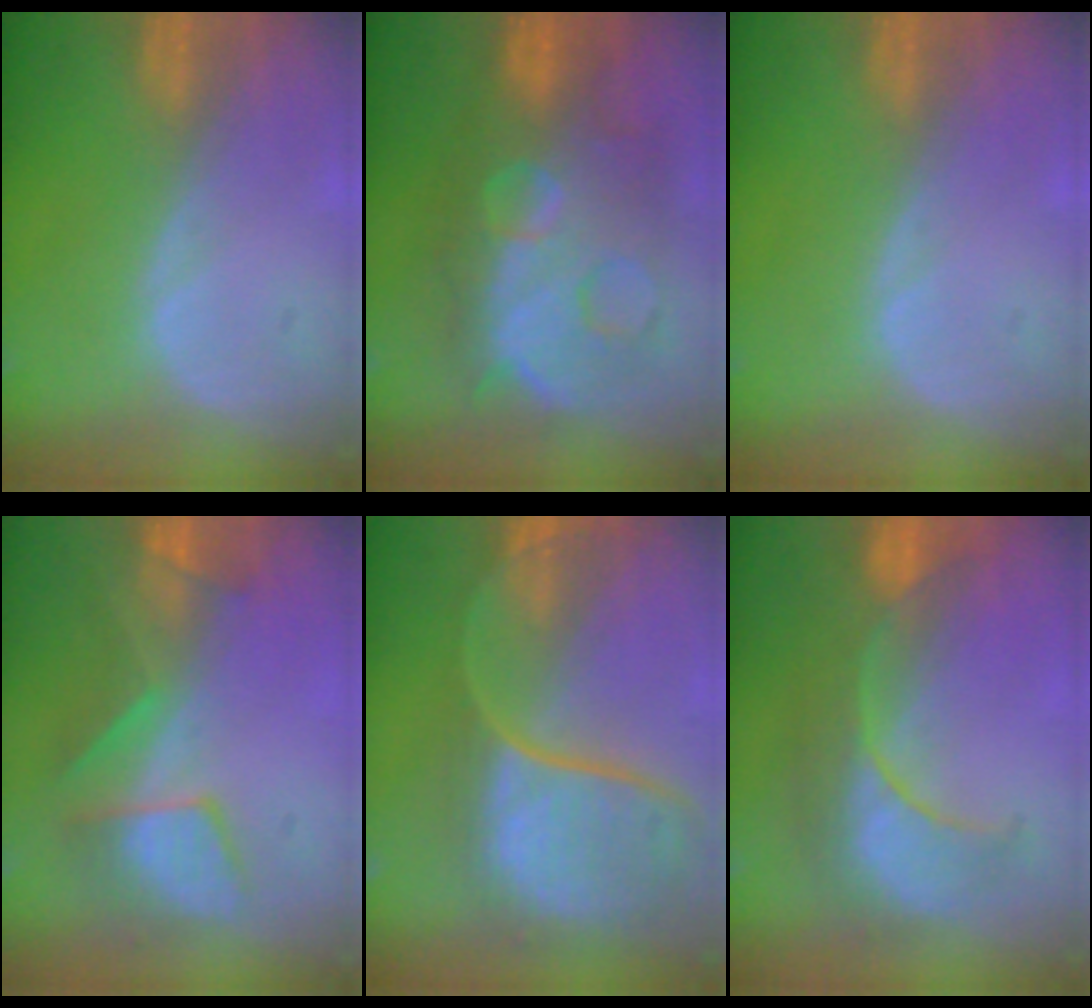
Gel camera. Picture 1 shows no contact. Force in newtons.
{"total": 12.4, "press": 12.3, "slide": 1.2}
{"total": 0.0}
{"total": 7.7, "press": 7.2, "slide": 2.6}
{"total": 12.1, "press": 9.8, "slide": 7.1}
{"total": 9.3, "press": 8.9, "slide": 2.9}